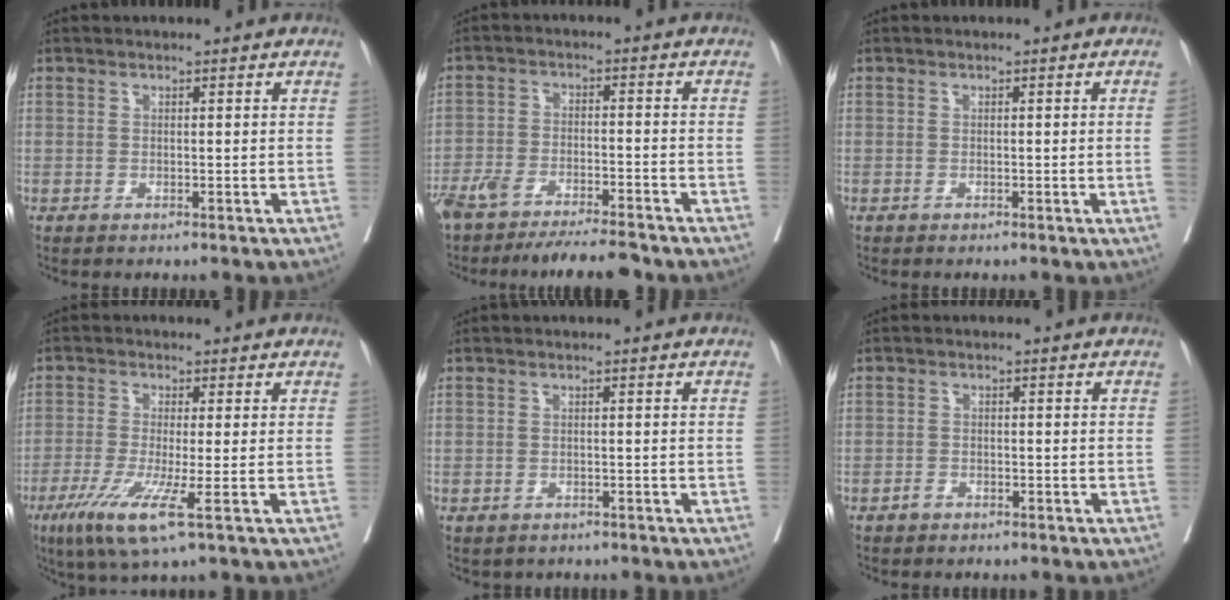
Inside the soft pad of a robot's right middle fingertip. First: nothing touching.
{"total": 12.5, "force": [-10.9, 1.6, 5.9], "torque": [-0.092, -0.006, -0.170]}
{"total": 1.6, "force": [-0.2, -0.7, 1.4], "torque": [-0.018, -0.002, 0.000]}
{"total": 7.3, "force": [-3.2, 0.0, 6.5], "torque": [-0.126, -0.023, -0.058]}
{"total": 1.8, "force": [-1.3, 1.2, 0.4], "torque": [-0.005, 0.001, -0.015]}
{"total": 1.0, "force": [-0.8, 0.6, 0.2], "torque": [-0.003, 0.004, -0.015]}